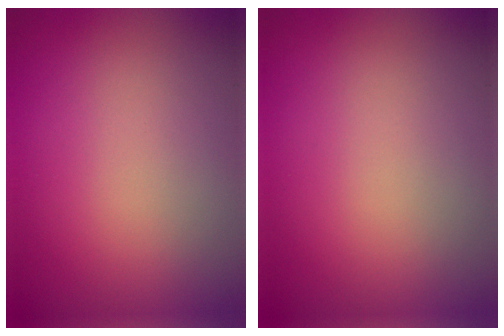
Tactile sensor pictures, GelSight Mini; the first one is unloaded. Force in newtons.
{"total": 0.0}